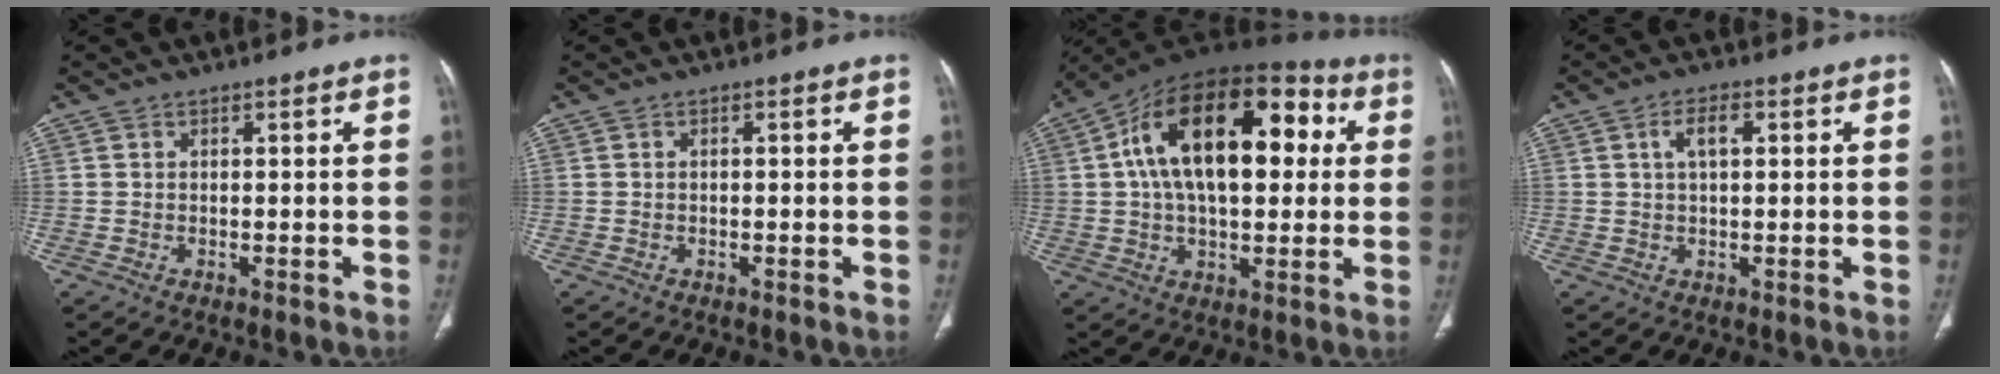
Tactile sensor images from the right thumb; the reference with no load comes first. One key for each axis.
{"total": 0.0}
{"total": 24.7, "fx": 4.9, "fy": 13.4, "fz": 20.2, "tx": -0.315, "ty": 0.036, "tz": 0.069}
{"total": 4.0, "fx": 1.1, "fy": 1.8, "fz": 3.3, "tx": -0.062, "ty": 0.008, "tz": 0.021}